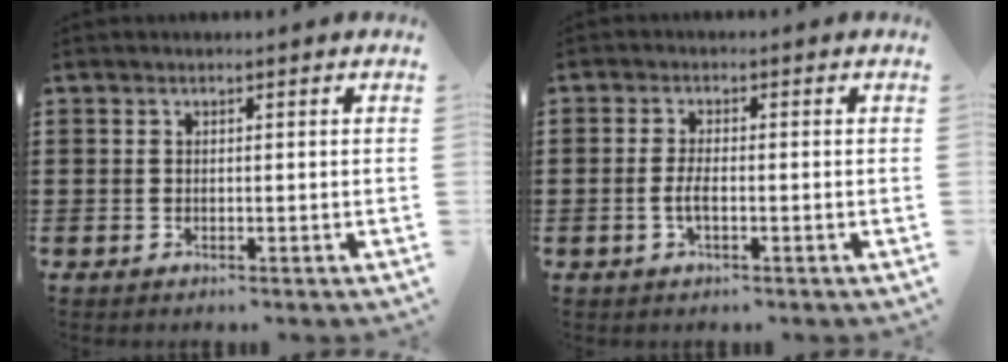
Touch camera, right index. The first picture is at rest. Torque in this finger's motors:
{"motor_torque": [0.15, 1.99, 0.06, 0.01]}